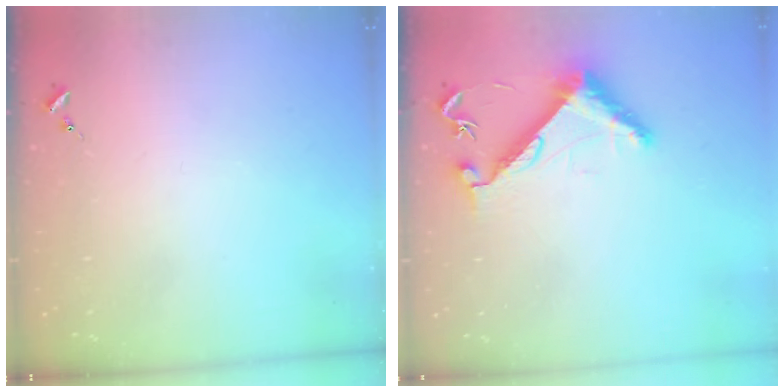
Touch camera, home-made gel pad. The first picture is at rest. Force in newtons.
{"total": 8.6, "press": 8.6, "slide": 0.7}